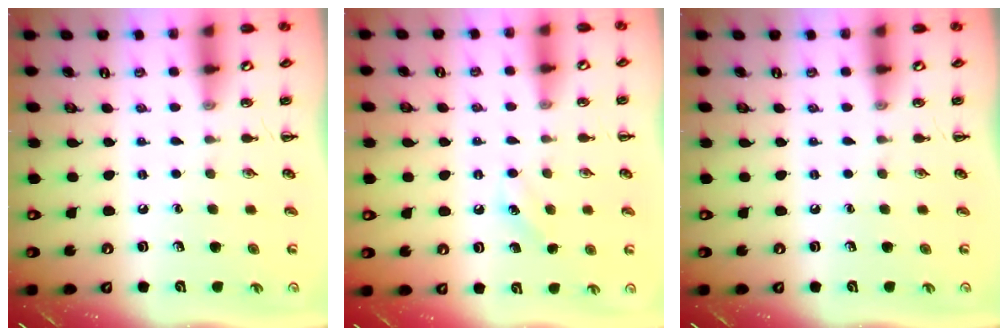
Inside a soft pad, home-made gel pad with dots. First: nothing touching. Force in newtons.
{"total": 5.3, "press": 5.0, "slide": 1.5}
{"total": 0.0}